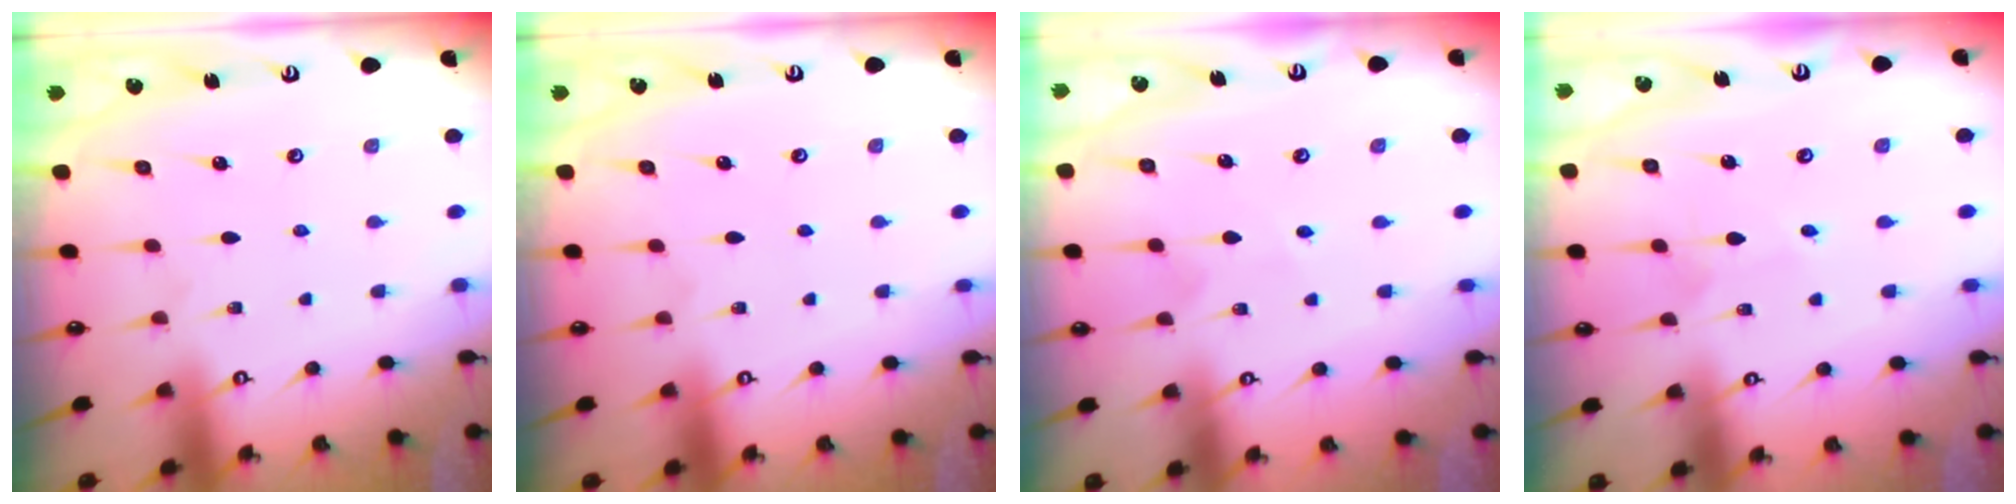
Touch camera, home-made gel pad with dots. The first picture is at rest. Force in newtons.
{"total": 0.0}
{"total": 1.8, "press": 1.8, "slide": 0.4}
{"total": 2.1, "press": 2.1, "slide": 0.1}